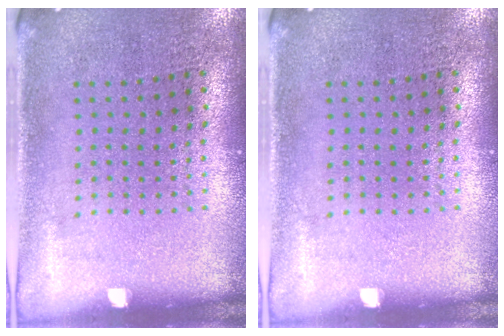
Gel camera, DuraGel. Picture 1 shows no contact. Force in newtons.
{"total": 0.0}